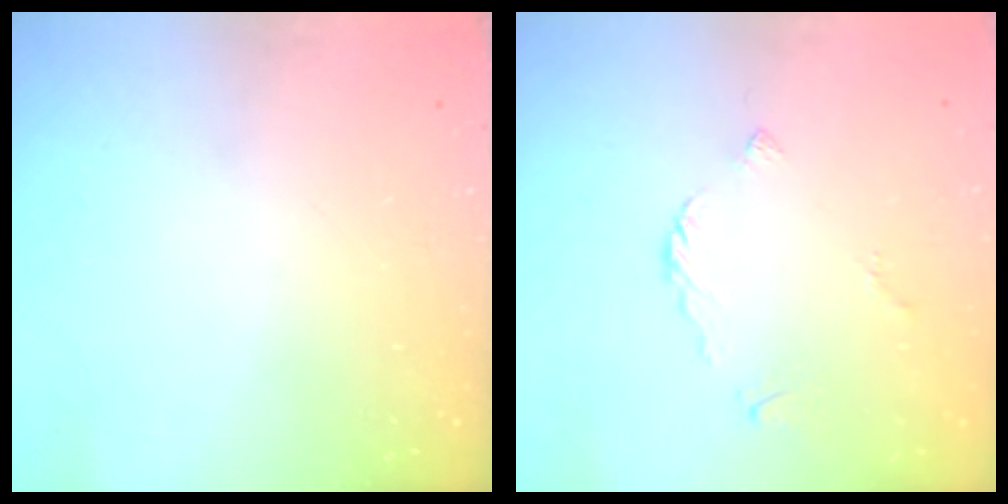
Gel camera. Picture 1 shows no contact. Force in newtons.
{"total": 3.2, "press": 3.2, "slide": 0.3}